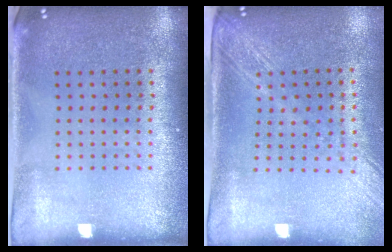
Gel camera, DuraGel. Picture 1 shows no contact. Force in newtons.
{"total": 2.0, "press": 1.6, "slide": 1.2}